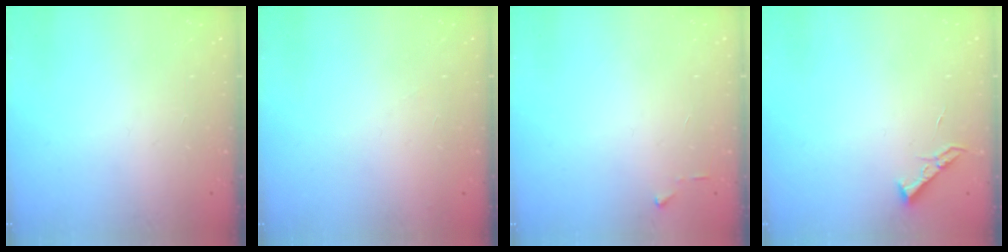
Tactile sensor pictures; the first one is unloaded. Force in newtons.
{"total": 4.9, "press": 4.8, "slide": 0.5}
{"total": 3.2, "press": 3.2, "slide": 0.4}
{"total": 4.3, "press": 4.2, "slide": 0.7}